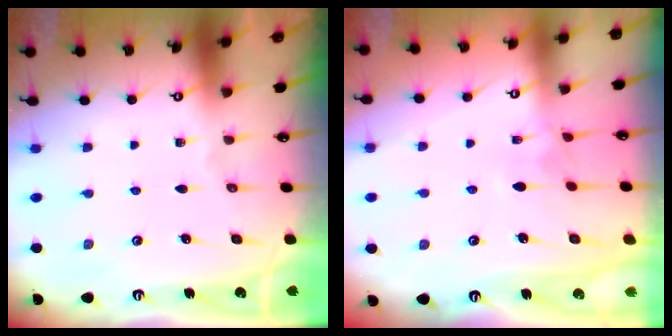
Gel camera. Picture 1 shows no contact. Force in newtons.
{"total": 3.0, "press": 2.9, "slide": 0.3}